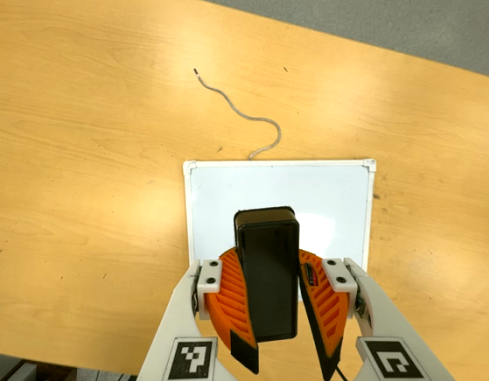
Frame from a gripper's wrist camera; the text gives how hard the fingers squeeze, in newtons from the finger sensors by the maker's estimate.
{"total": 11.5, "left": 11.0, "right": 12.0}